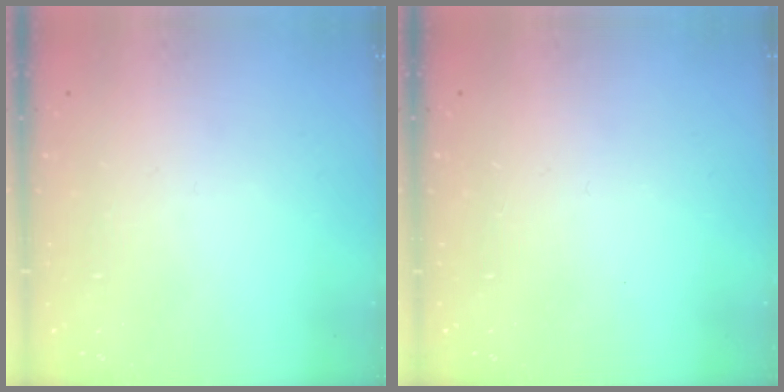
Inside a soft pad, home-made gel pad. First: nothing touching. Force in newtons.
{"total": 0.0}